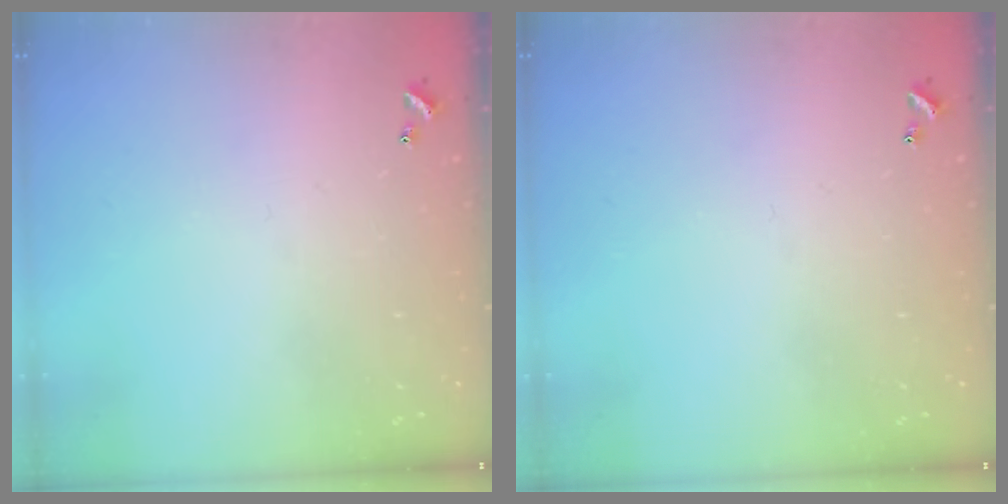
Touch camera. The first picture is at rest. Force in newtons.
{"total": 0.0}